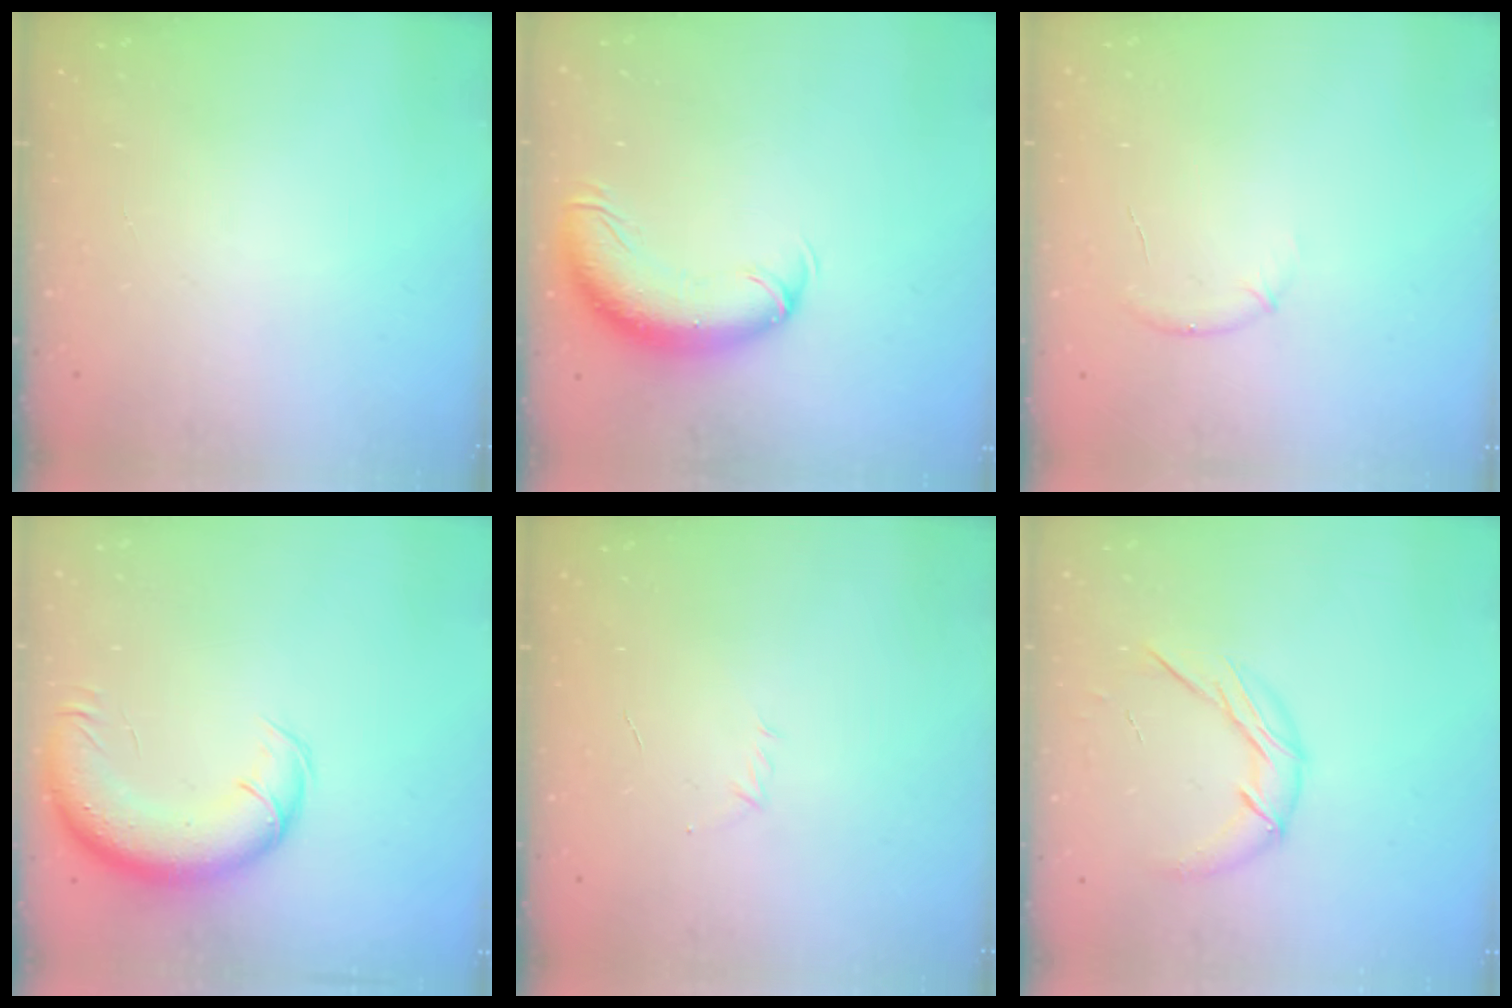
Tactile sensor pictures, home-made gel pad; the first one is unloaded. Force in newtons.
{"total": 11.9, "press": 11.6, "slide": 2.7}
{"total": 5.8, "press": 5.4, "slide": 2.2}
{"total": 13.8, "press": 13.2, "slide": 4.1}
{"total": 2.9, "press": 2.8, "slide": 0.7}
{"total": 9.1, "press": 9.1, "slide": 0.6}